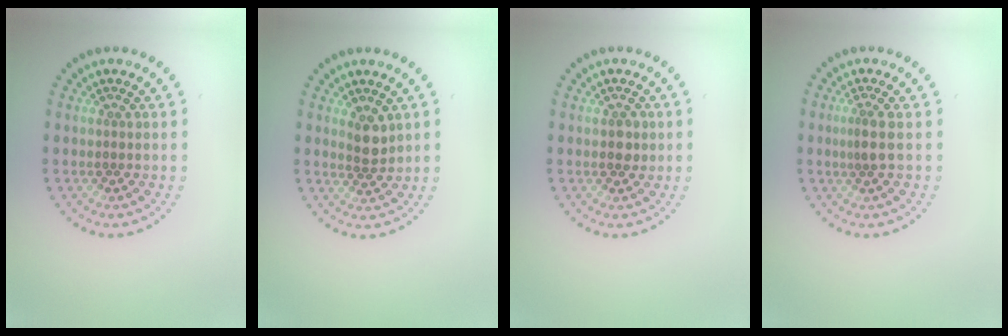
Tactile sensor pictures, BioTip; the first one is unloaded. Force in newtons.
{"total": 2.0, "press": 1.8, "slide": 1.0}
{"total": 1.5, "press": 1.5, "slide": 0.2}
{"total": 1.8, "press": 1.3, "slide": 1.2}